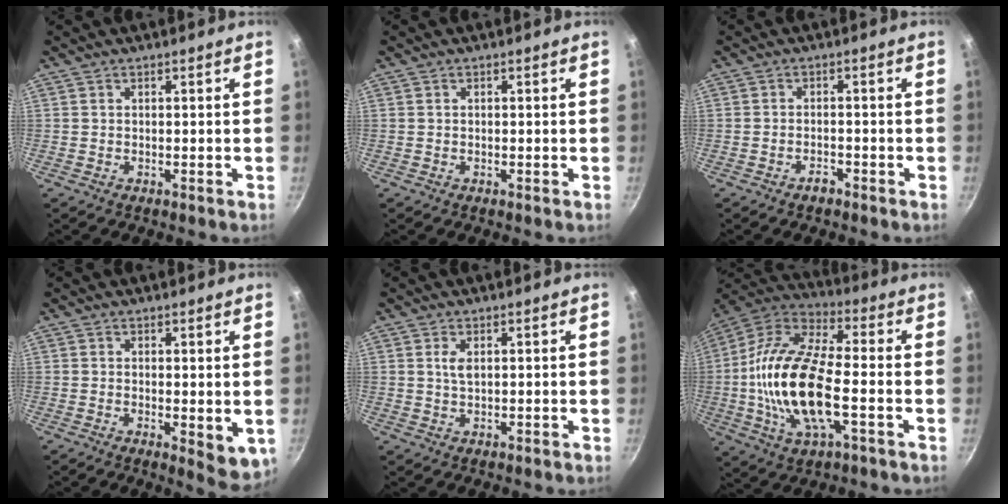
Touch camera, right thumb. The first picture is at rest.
{"total": 0.0}
{"total": 1.9, "force": [-1.5, 0.8, 0.9], "torque": [-0.010, 0.016, -0.022]}
{"total": 5.9, "force": [-0.2, 2.6, 5.3], "torque": [-0.067, -0.014, 0.001]}
{"total": 2.3, "force": [0.7, 1.1, 1.8], "torque": [-0.035, -0.003, 0.015]}
{"total": 20.9, "force": [-3.1, 8.8, 18.7], "torque": [-0.365, 0.027, -0.075]}